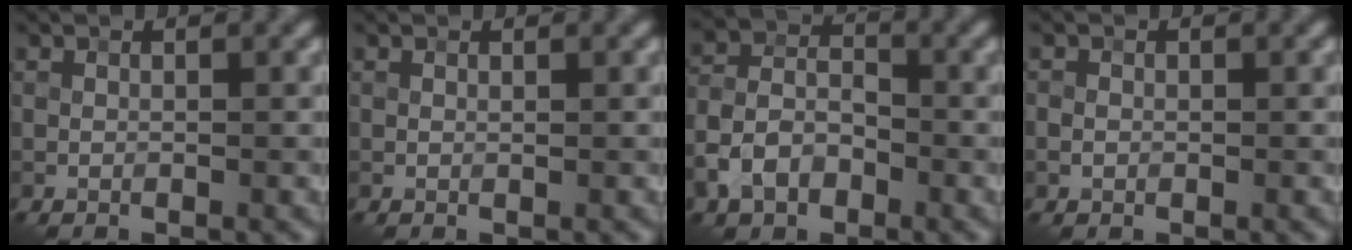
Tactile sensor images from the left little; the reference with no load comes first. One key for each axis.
{"total": 0.0}
{"total": 4.9, "fx": -2.5, "fy": 3.3, "fz": 2.6, "tx": -0.054, "ty": 0.003, "tz": -0.053}
{"total": 0.9, "fx": -0.1, "fy": 0.8, "fz": 0.4, "tx": -0.006, "ty": 0.000, "tz": -0.005}